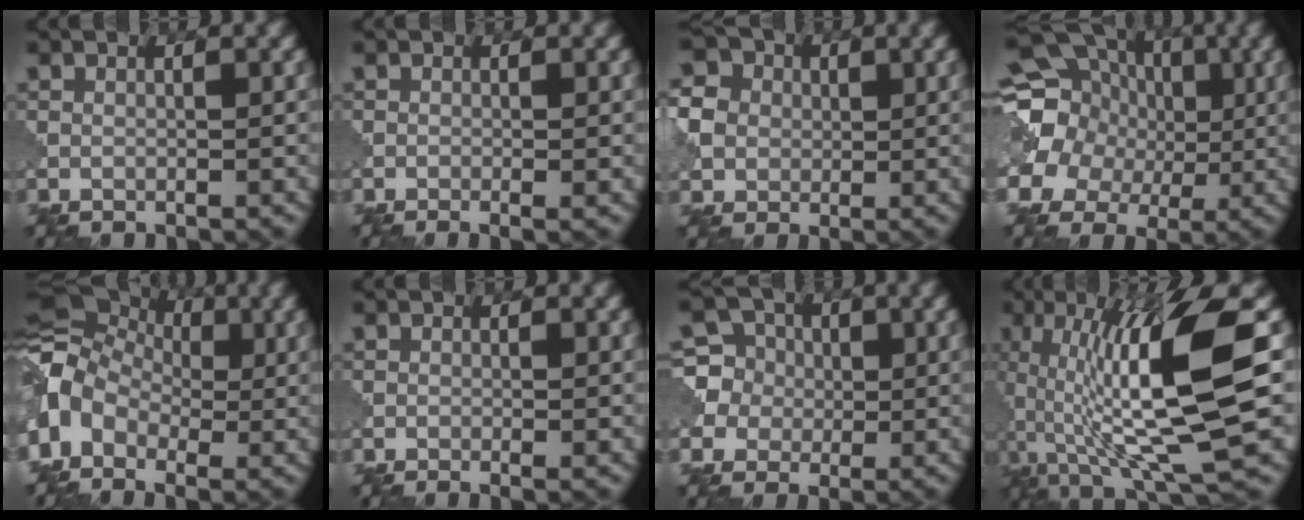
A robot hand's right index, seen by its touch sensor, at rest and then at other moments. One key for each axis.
{"total": 1.6, "fx": -0.5, "fy": 0.6, "fz": 1.4, "tx": -0.004, "ty": 0.002, "tz": -0.013}
{"total": 3.9, "fx": 0.5, "fy": 3.7, "fz": 0.9, "tx": -0.052, "ty": 0.014, "tz": 0.011}
{"total": 15.9, "fx": 3.8, "fy": 14.1, "fz": 6.3, "tx": -0.173, "ty": 0.033, "tz": 0.037}
{"total": 7.4, "fx": -0.9, "fy": 6.0, "fz": 4.3, "tx": -0.089, "ty": 0.016, "tz": -0.023}
{"total": 1.2, "fx": -0.3, "fy": 0.4, "fz": 1.1, "tx": 0.000, "ty": 0.000, "tz": -0.008}
{"total": 4.9, "fx": 0.7, "fy": 4.8, "fz": 0.4, "tx": -0.013, "ty": 0.020, "tz": 0.003}
{"total": 11.9, "fx": 0.2, "fy": 2.5, "fz": 11.7, "tx": -0.205, "ty": 0.006, "tz": 0.014}